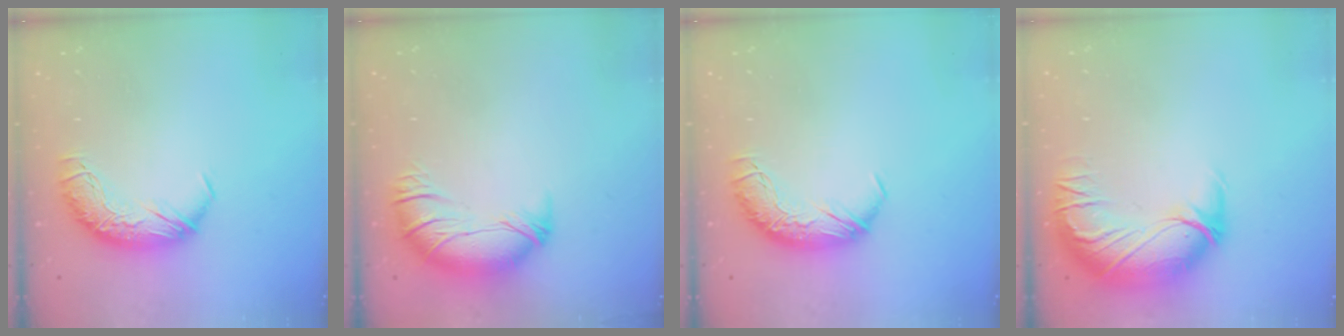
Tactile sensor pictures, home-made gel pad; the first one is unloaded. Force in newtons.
{"total": 3.3, "press": 2.0, "slide": 2.6}
{"total": 0.0}
{"total": 3.7, "press": 2.1, "slide": 3.0}